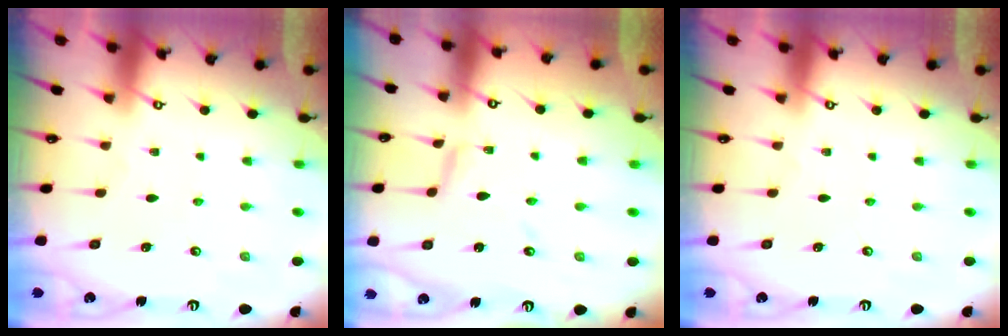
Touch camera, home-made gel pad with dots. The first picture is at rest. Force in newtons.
{"total": 3.9, "press": 3.8, "slide": 0.3}
{"total": 0.0}